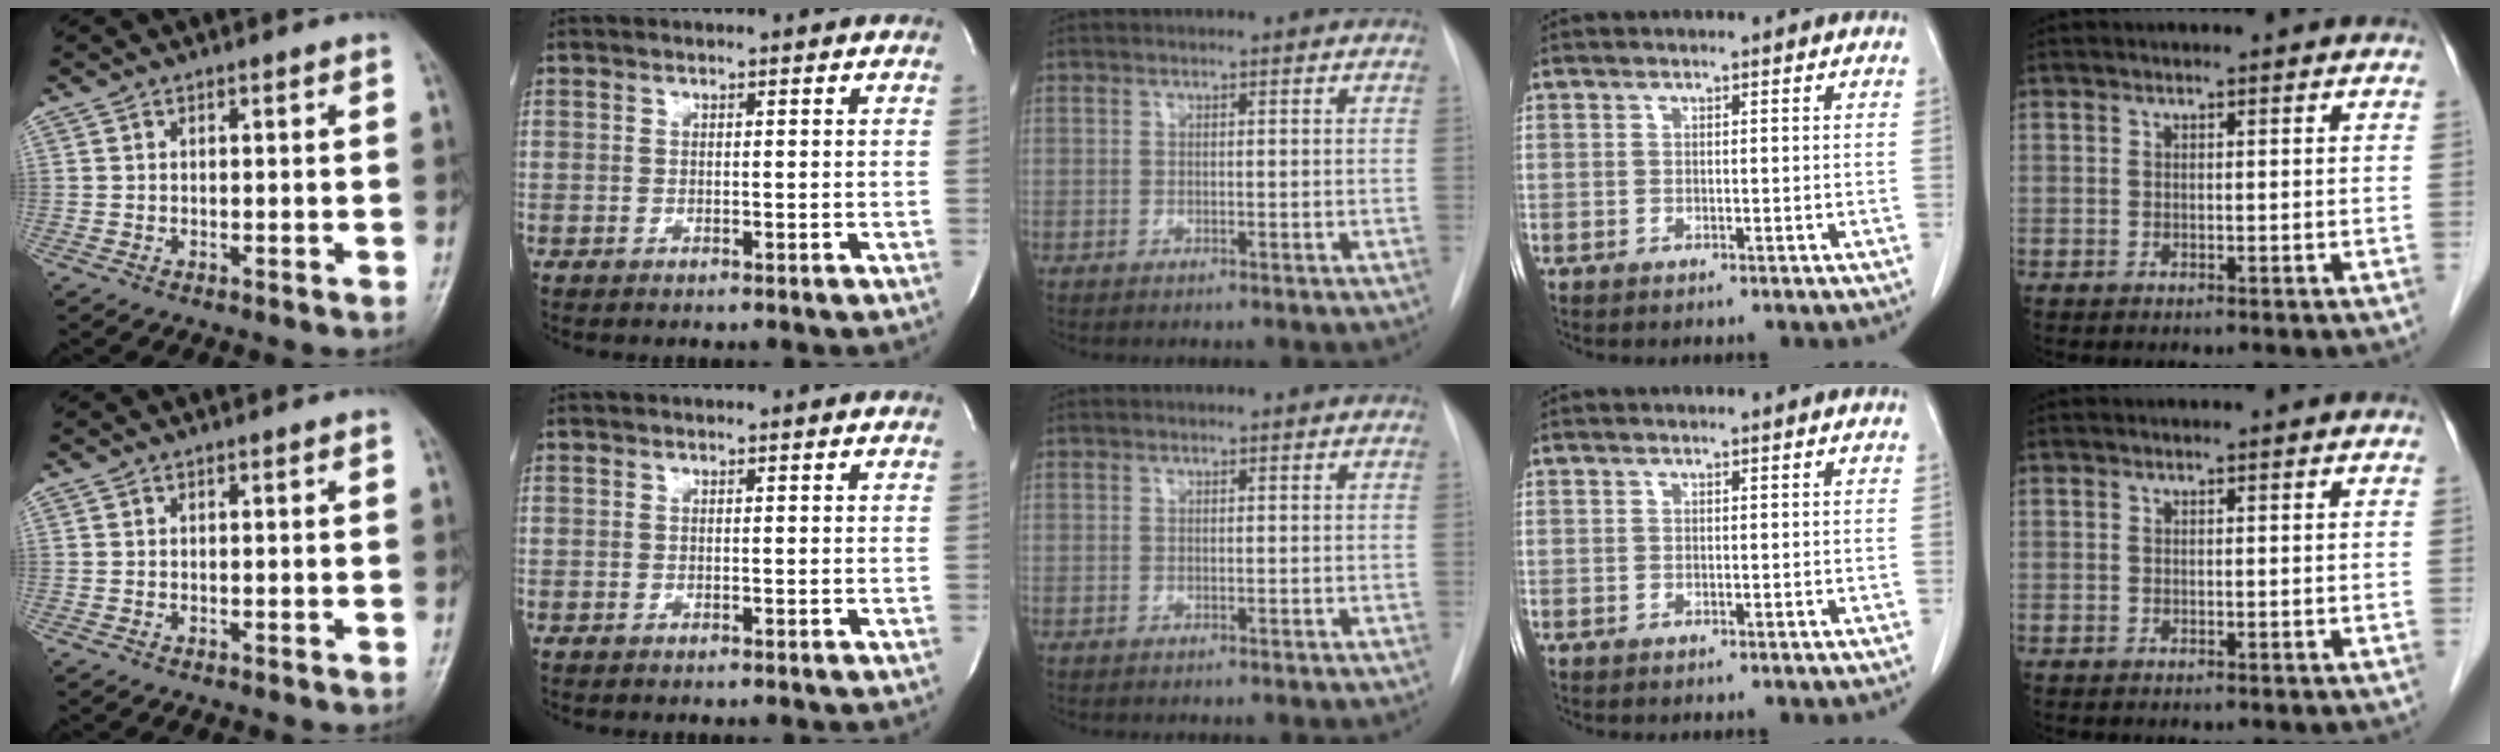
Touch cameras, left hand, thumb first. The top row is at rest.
{}